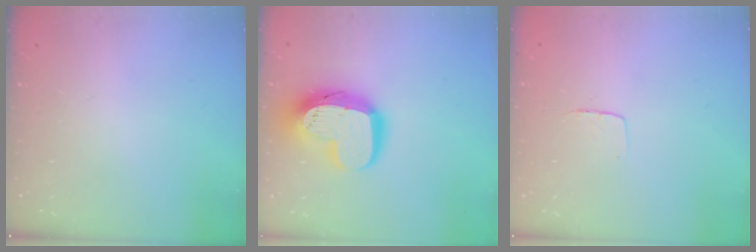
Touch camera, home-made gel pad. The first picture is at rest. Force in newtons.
{"total": 18.0, "press": 17.9, "slide": 1.2}
{"total": 3.5, "press": 3.5, "slide": 0.3}